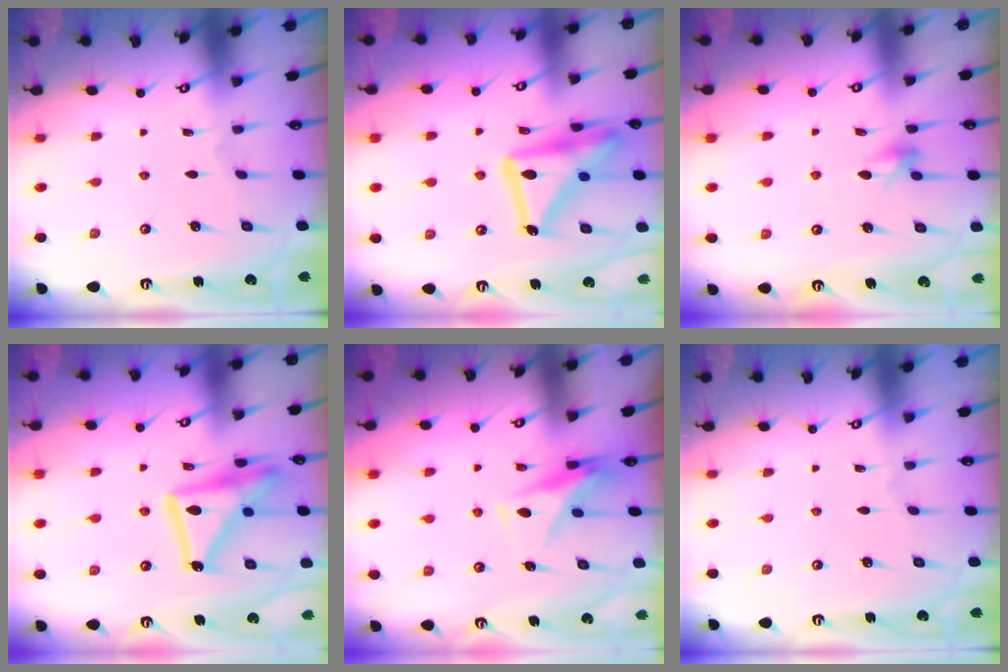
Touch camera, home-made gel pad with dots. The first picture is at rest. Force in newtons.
{"total": 21.5, "press": 21.4, "slide": 1.5}
{"total": 6.3, "press": 6.3, "slide": 1.1}
{"total": 16.6, "press": 16.5, "slide": 1.2}
{"total": 9.9, "press": 9.9, "slide": 0.8}
{"total": 0.0}